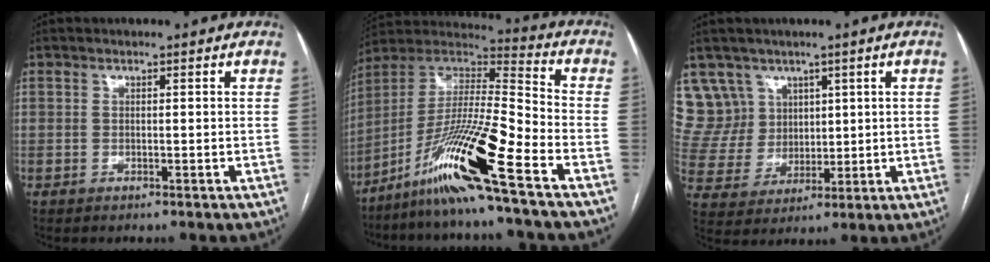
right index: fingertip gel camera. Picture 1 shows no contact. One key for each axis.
{"total": 17.9, "fx": -10.5, "fy": -1.0, "fz": 14.5, "tx": -0.296, "ty": -0.016, "tz": -0.198}
{"total": 9.3, "fx": 5.7, "fy": 7.3, "fz": 0.1, "tx": -0.012, "ty": 0.034, "tz": 0.126}